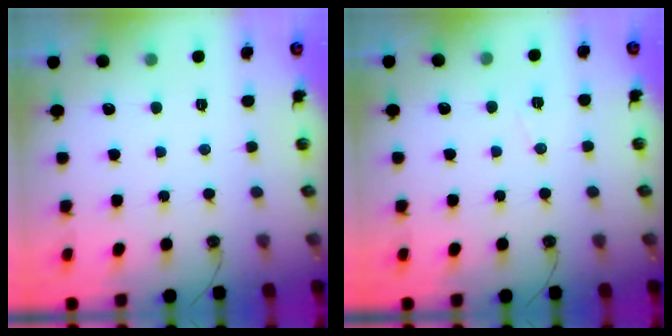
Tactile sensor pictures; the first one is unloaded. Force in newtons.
{"total": 4.5, "press": 3.4, "slide": 2.9}